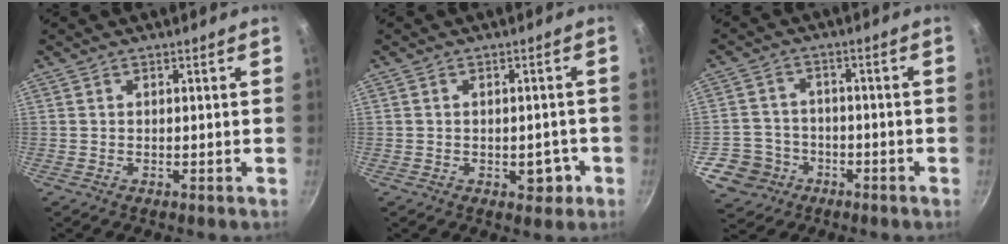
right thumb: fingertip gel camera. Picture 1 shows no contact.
{"total": 3.7, "force": [-1.4, 2.4, 2.5], "torque": [-0.004, 0.014, -0.012]}
{"total": 7.6, "force": [-3.5, 6.7, 1.4], "torque": [-0.002, 0.034, -0.062]}